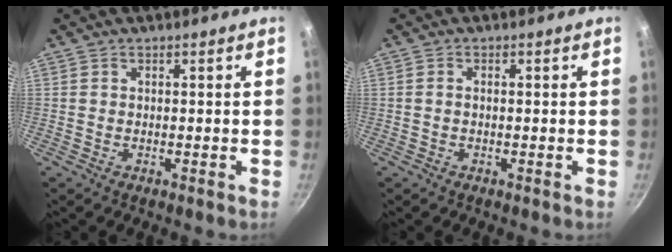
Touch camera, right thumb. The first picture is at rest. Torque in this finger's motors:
{"motor_torque": [0.17, -0.53, -0.29, 0.17, -0.03]}